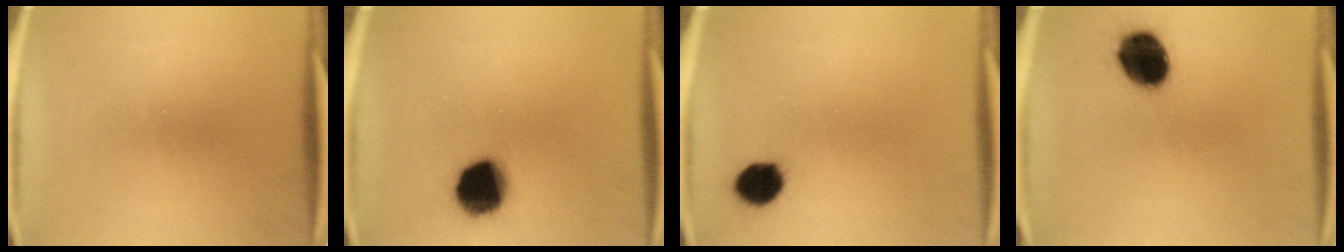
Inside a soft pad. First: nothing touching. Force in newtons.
{"total": 13.6}
{"total": 6.1}
{"total": 13.2}